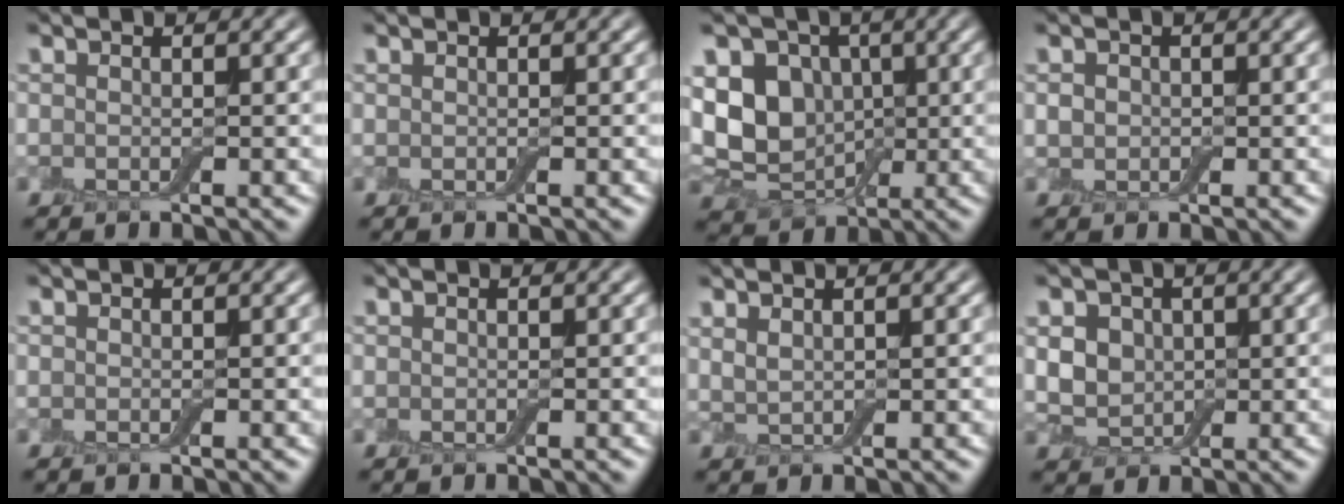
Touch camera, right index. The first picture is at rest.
{"total": 0.0}
{"total": 8.1, "force": [0.9, 6.4, 4.8], "torque": [-0.088, -0.001, 0.012]}
{"total": 1.0, "force": [0.1, 0.9, 0.4], "torque": [-0.008, 0.002, -0.002]}
{"total": 0.0}
{"total": 0.0}
{"total": 1.4, "force": [1.1, 0.5, 0.8], "torque": [-0.020, 0.000, 0.026]}
{"total": 3.6, "force": [0.6, 3.0, 2.0], "torque": [-0.043, 0.002, 0.003]}